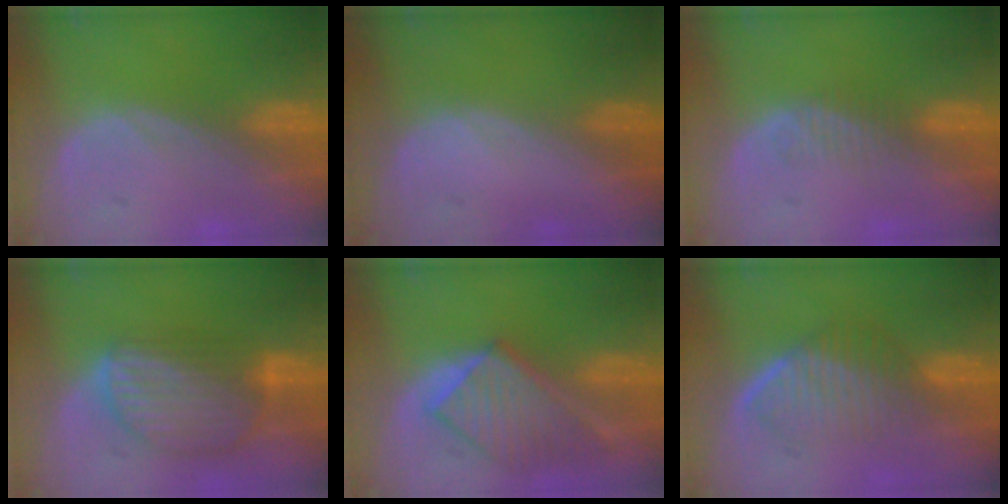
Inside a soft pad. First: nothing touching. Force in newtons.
{"total": 0.6, "press": 0.1, "slide": 0.6}
{"total": 1.9, "press": 1.6, "slide": 1.0}
{"total": 9.2, "press": 7.9, "slide": 4.7}
{"total": 7.8, "press": 7.6, "slide": 1.8}
{"total": 6.9, "press": 6.0, "slide": 3.4}